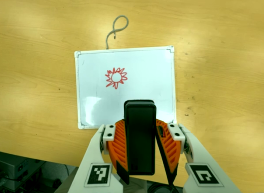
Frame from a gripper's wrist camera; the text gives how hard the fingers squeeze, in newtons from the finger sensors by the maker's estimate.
{"total": 6.8, "left": 5.6, "right": 8.0}